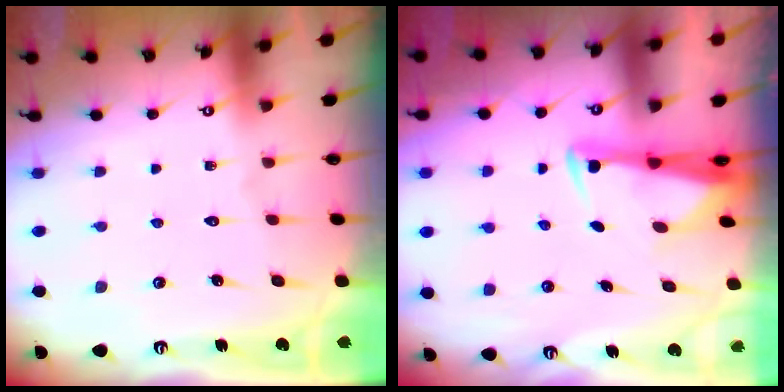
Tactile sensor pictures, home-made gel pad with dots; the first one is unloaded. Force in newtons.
{"total": 2.9, "press": 2.9, "slide": 0.6}